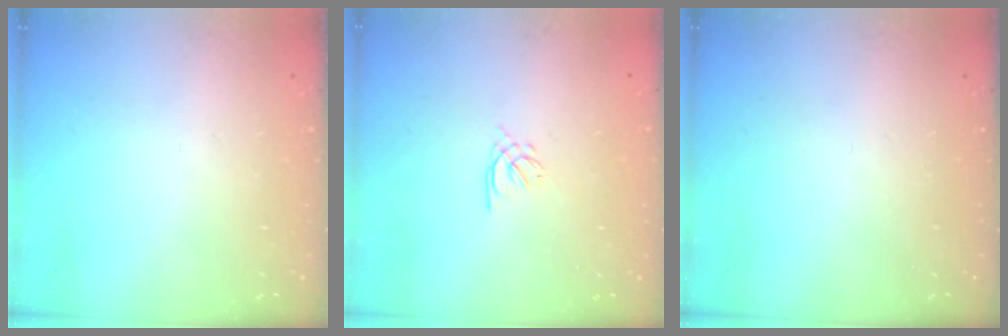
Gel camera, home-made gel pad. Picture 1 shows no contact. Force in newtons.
{"total": 1.2, "press": 1.0, "slide": 0.5}
{"total": 0.0}